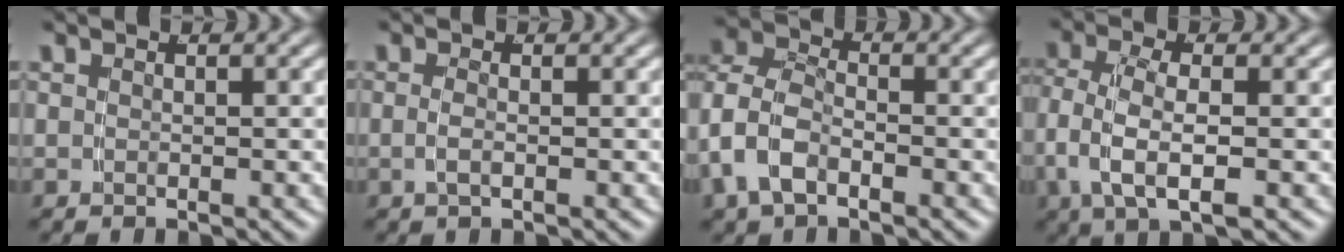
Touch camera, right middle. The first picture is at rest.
{"total": 1.1, "force": [-0.5, -0.2, 0.9], "torque": [-0.024, -0.010, -0.003]}
{"total": 6.9, "force": [-1.1, 5.7, 3.6], "torque": [-0.102, -0.017, -0.021]}
{"total": 4.8, "force": [-0.6, 2.3, 4.2], "torque": [-0.101, -0.013, -0.003]}